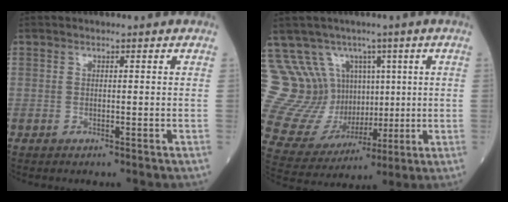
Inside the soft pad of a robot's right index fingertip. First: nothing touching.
{"total": 12.7, "force": [4.5, 11.2, 4.0], "torque": [-0.098, 0.052, 0.113]}